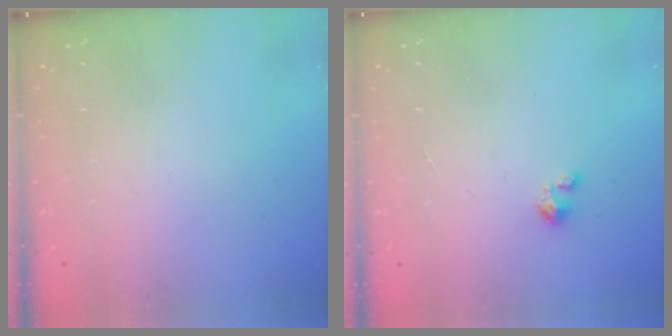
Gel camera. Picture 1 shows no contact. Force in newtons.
{"total": 3.1, "press": 3.1, "slide": 0.3}